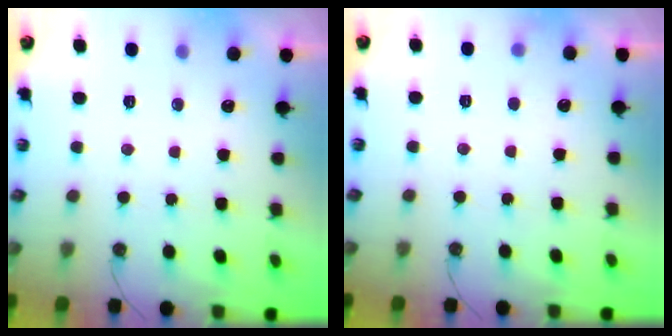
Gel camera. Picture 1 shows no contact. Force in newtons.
{"total": 3.1, "press": 3.1, "slide": 0.4}